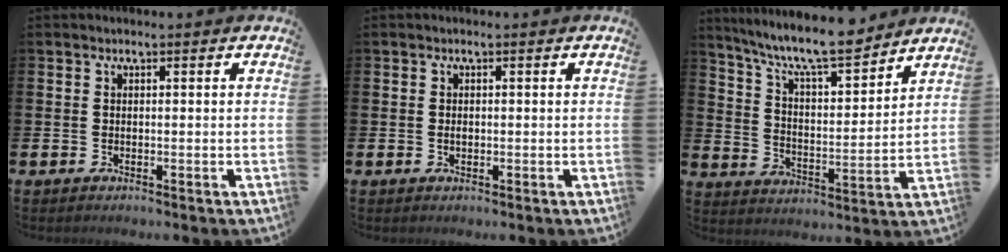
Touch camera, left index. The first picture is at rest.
{"total": 0.8, "force": [-0.1, 0.5, 0.6], "torque": [-0.008, 0.003, -0.004]}
{"total": 10.1, "force": [9.2, 1.5, 4.0], "torque": [-0.101, -0.059, 0.159]}